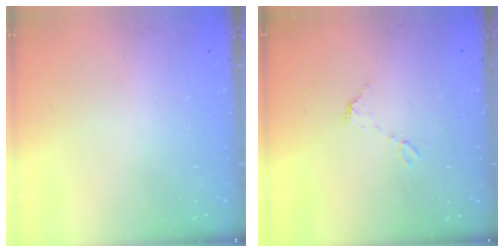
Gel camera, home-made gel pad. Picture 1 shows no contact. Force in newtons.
{"total": 5.0, "press": 4.9, "slide": 0.4}